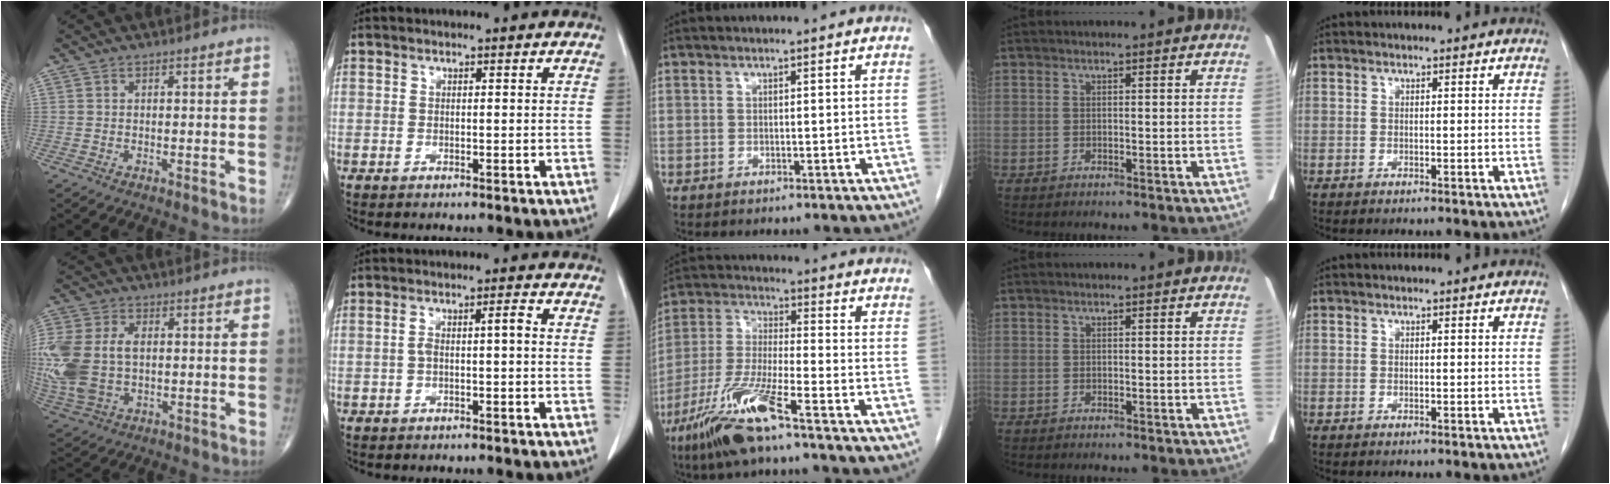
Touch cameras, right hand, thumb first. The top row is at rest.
{"thumb": {"total": 17.4, "force": [0.1, 11.4, 13.1], "torque": [-0.345, 0.000, 0.014]}, "index": {"total": 2.9, "force": [-0.3, 0.4, 2.8], "torque": [-0.053, 0.014, -0.004]}, "middle": {"total": 12.0, "force": [-7.5, 0.4, 9.4], "torque": [-0.202, -0.029, -0.151]}}